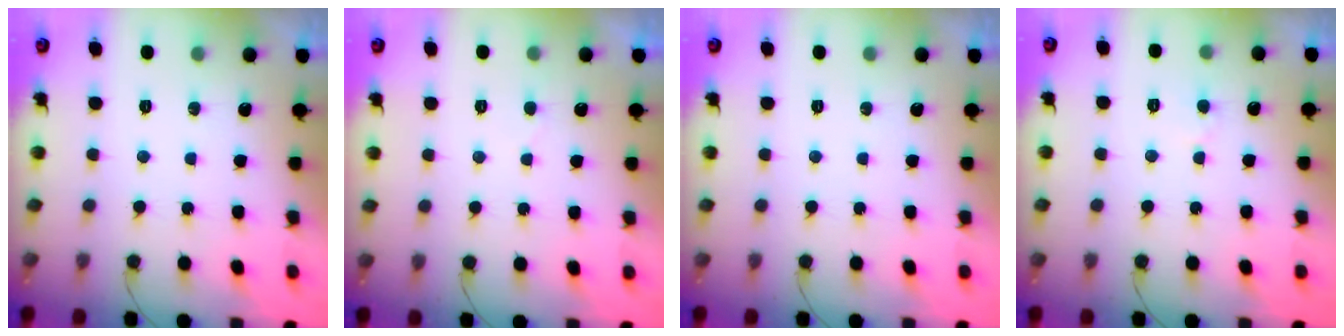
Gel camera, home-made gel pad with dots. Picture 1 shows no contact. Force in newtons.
{"total": 2.2, "press": 2.2, "slide": 0.2}
{"total": 0.0}
{"total": 3.4, "press": 3.4, "slide": 0.3}